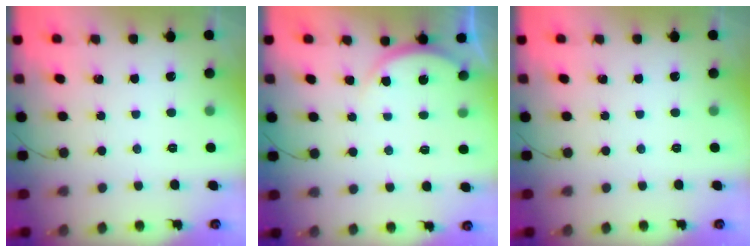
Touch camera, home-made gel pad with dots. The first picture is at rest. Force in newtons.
{"total": 3.5, "press": 3.4, "slide": 0.6}
{"total": 0.0}